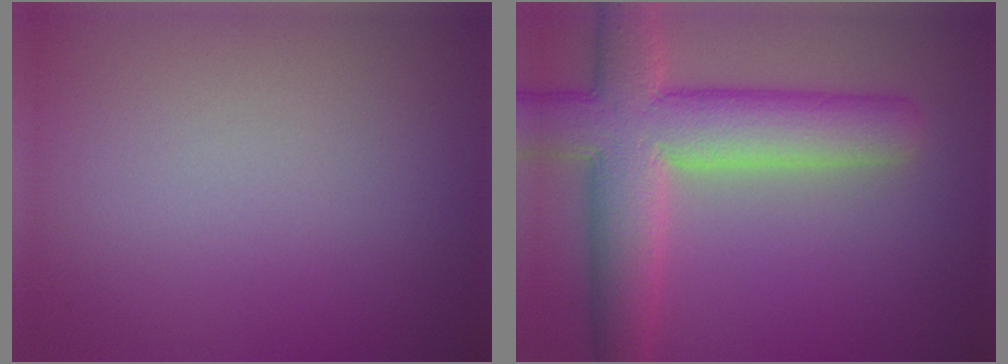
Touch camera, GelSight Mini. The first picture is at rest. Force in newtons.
{"total": 9.5, "press": 9.5, "slide": 0.7}